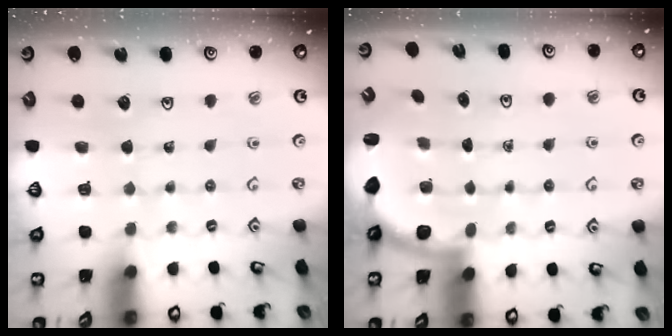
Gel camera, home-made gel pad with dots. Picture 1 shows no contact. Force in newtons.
{"total": 3.4, "press": 2.9, "slide": 1.8}